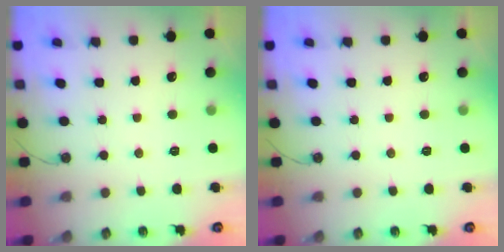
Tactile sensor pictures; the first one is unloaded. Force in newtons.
{"total": 0.0}